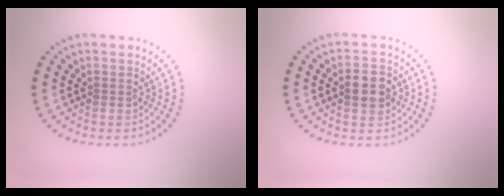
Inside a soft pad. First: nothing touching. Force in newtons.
{"total": 3.2, "press": 3.2, "slide": 0.2}